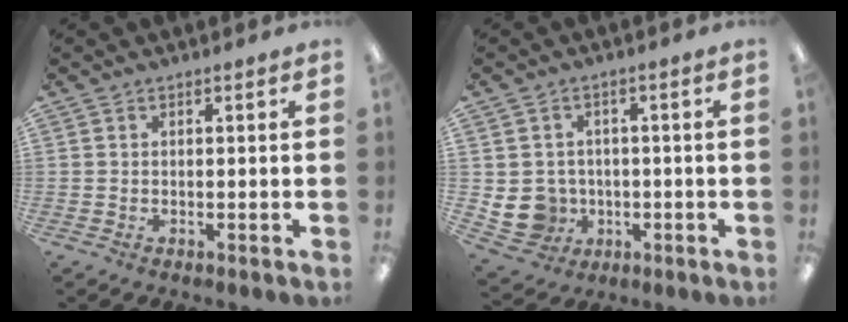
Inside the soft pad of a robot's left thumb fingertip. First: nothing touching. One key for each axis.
{"total": 7.6, "fx": -0.8, "fy": 7.2, "fz": 2.2, "tx": -0.071, "ty": 0.004, "tz": -0.007}